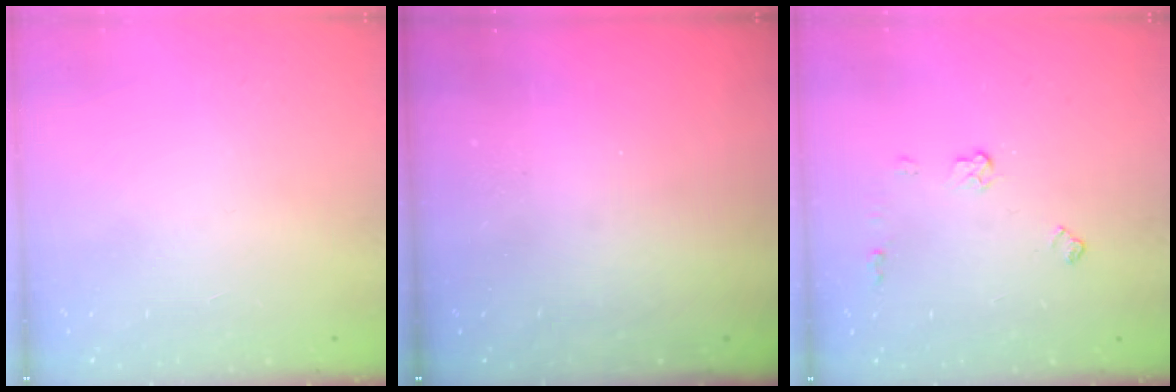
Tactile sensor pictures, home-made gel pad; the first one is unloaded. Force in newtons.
{"total": 0.0}
{"total": 4.6, "press": 4.6, "slide": 0.7}